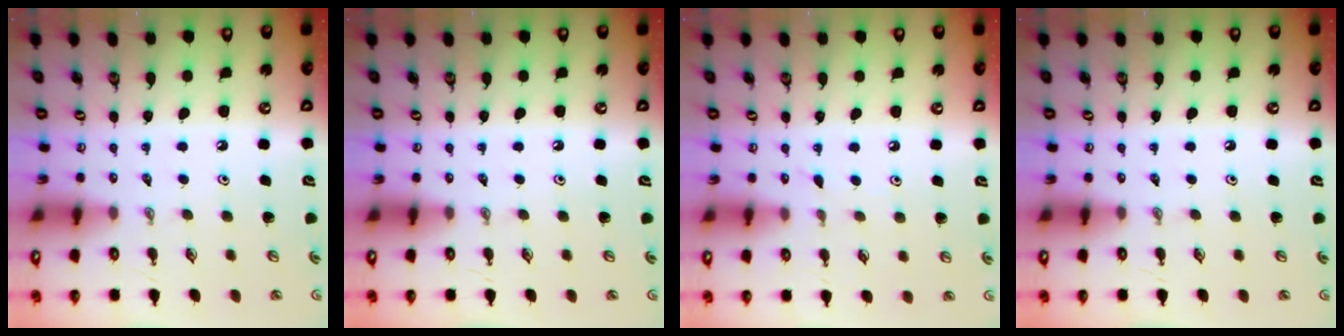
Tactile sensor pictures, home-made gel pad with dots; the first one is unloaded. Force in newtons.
{"total": 0.0}
{"total": 4.4, "press": 4.4, "slide": 0.6}
{"total": 0.0}